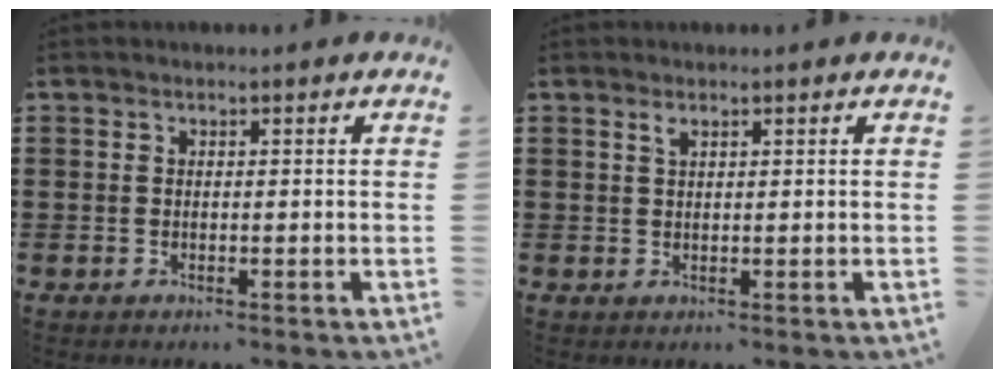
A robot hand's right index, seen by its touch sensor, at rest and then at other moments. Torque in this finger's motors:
{"motor_torque": [0.21, -0.13, 0.07, 0.03]}